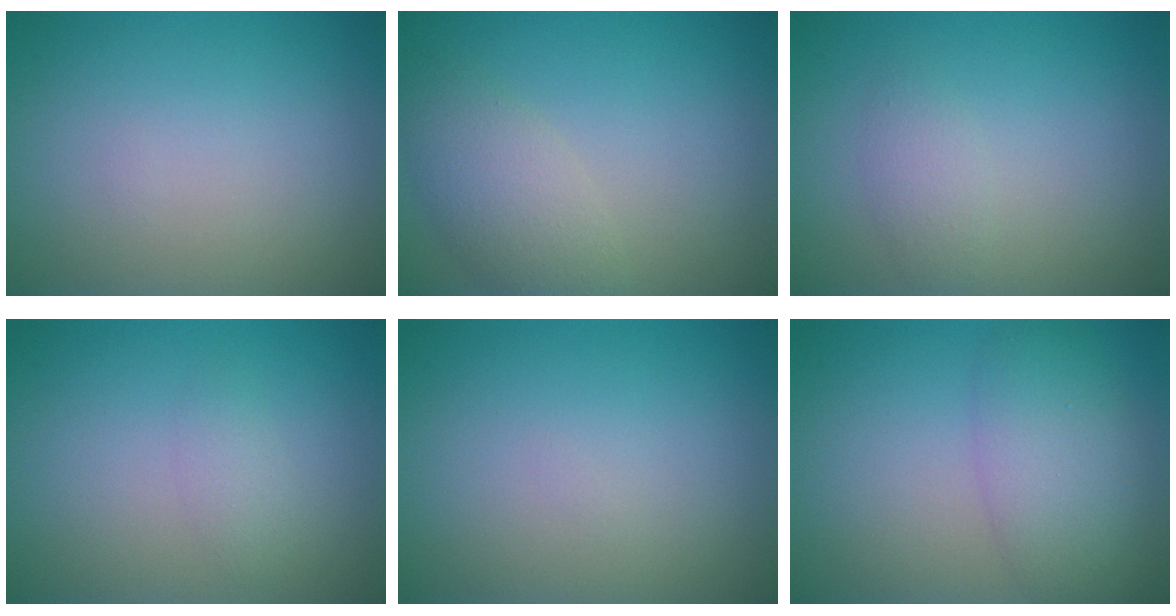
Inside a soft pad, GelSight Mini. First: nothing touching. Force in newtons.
{"total": 3.7, "press": 3.7, "slide": 0.3}
{"total": 1.6, "press": 1.6, "slide": 0.1}
{"total": 1.1, "press": 1.1, "slide": 0.1}
{"total": 0.0}
{"total": 5.1, "press": 5.1, "slide": 0.0}